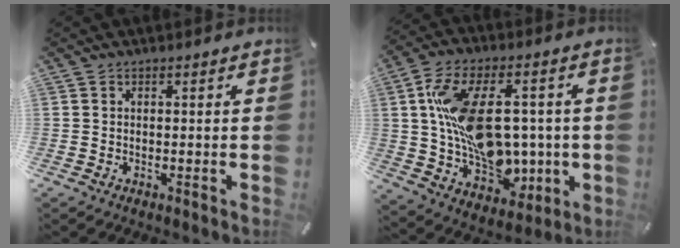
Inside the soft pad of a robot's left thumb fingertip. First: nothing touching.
{"total": 19.3, "force": [2.1, 12.6, 14.4], "torque": [-0.259, 0.005, 0.047]}